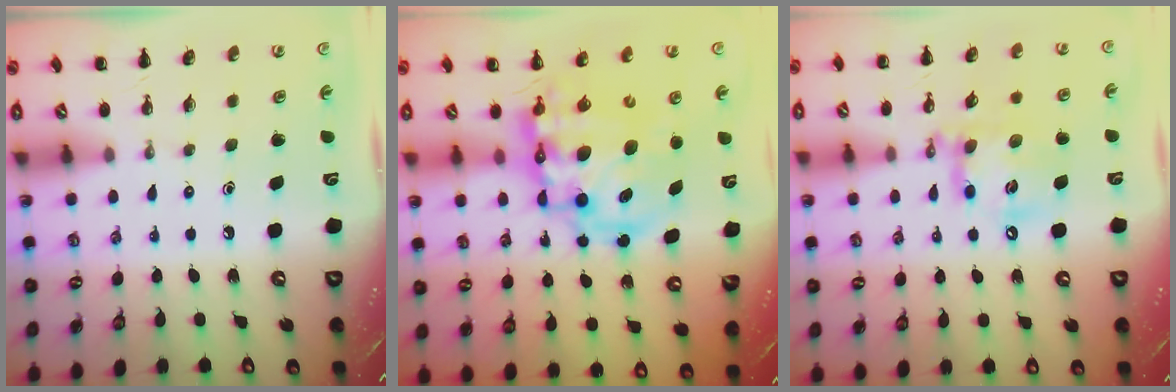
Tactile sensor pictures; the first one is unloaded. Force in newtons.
{"total": 16.2, "press": 15.7, "slide": 4.1}
{"total": 15.4, "press": 15.1, "slide": 2.9}